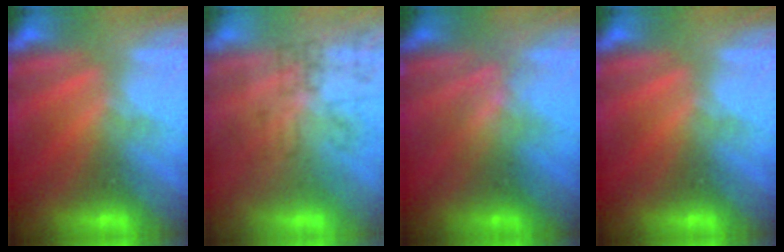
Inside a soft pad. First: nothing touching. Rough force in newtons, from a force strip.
{"total": 4.8}
{"total": 2.7}
{"total": 0.0}